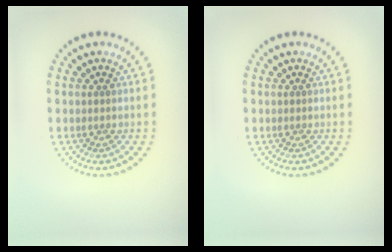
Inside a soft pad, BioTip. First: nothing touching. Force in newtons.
{"total": 0.0}